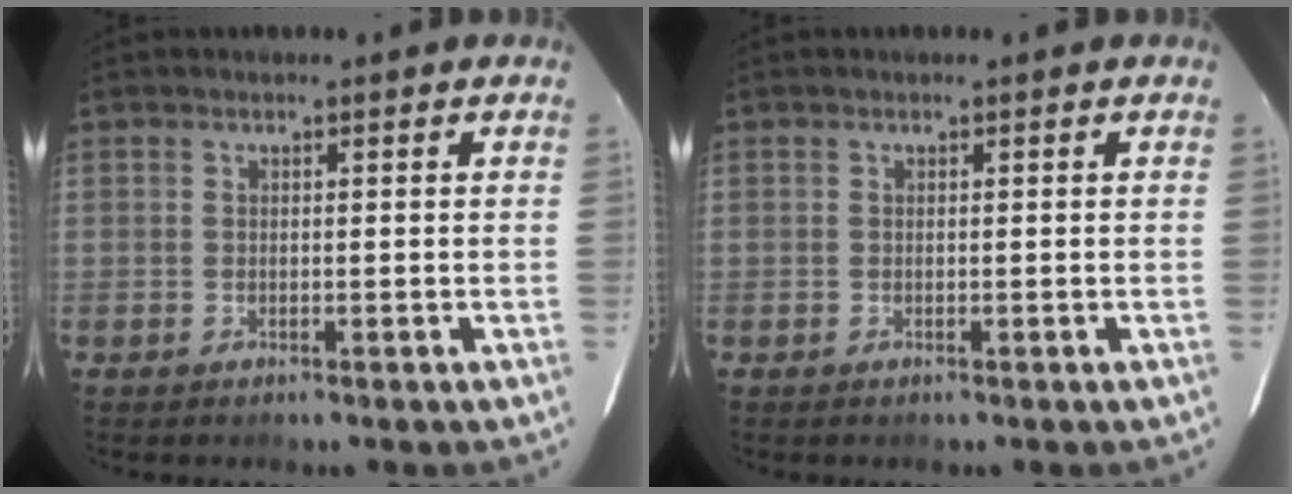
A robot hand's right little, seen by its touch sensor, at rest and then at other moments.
{"total": 0.0}